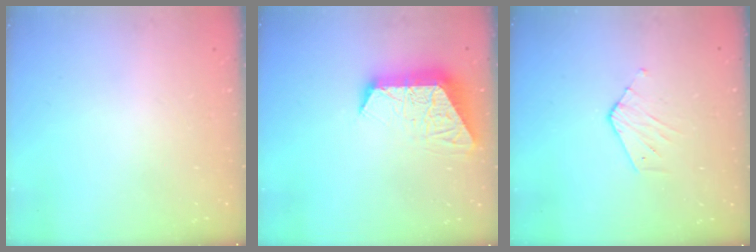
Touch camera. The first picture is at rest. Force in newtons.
{"total": 11.3, "press": 11.2, "slide": 1.0}
{"total": 3.2, "press": 3.1, "slide": 0.2}